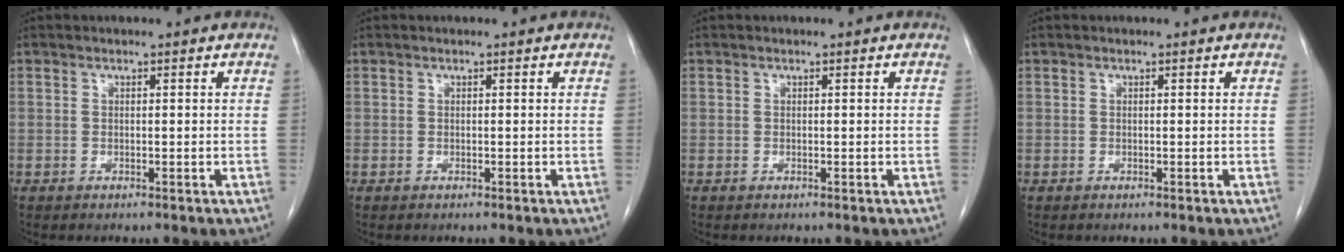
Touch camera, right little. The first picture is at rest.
{"total": 0.0}
{"total": 0.0}
{"total": 0.0}